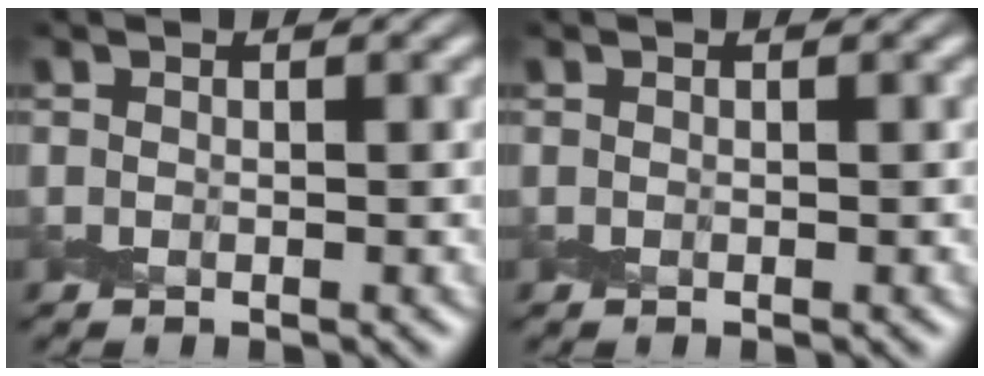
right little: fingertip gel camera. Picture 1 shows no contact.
{"total": 0.0}